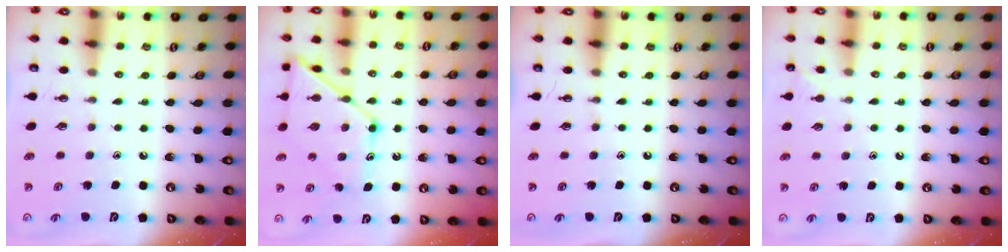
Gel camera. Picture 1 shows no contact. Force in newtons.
{"total": 13.6, "press": 13.6, "slide": 1.1}
{"total": 0.0}
{"total": 2.9, "press": 2.9, "slide": 0.3}